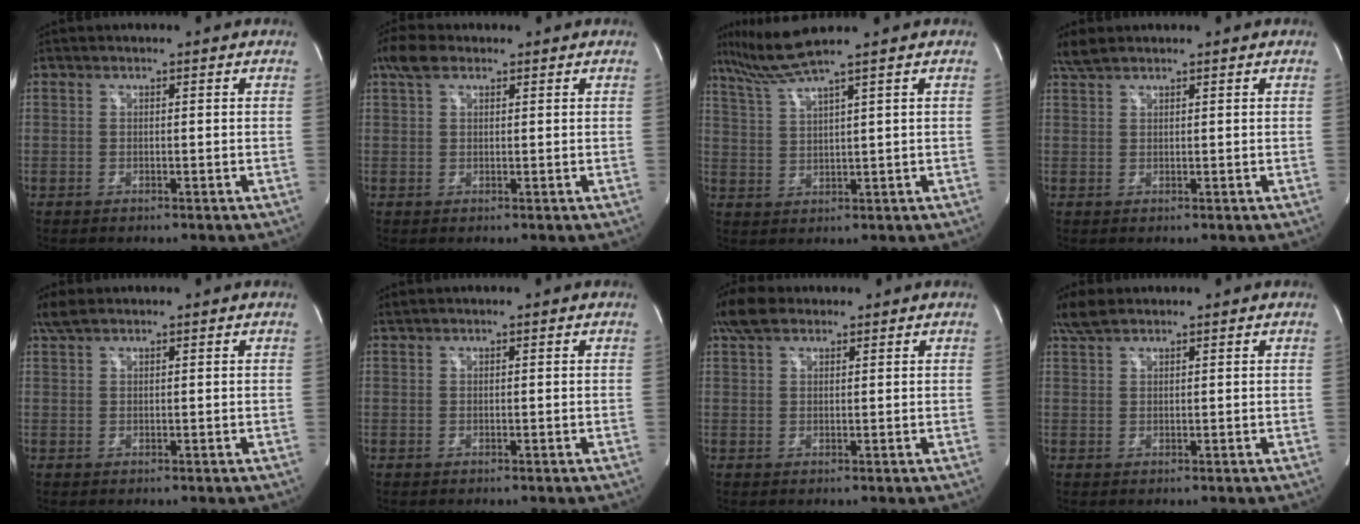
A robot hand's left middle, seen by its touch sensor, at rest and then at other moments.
{"total": 3.5, "force": [2.3, 1.7, 2.1], "torque": [-0.051, 0.022, 0.047]}
{"total": 5.6, "force": [4.6, -2.1, 2.3], "torque": [-0.061, -0.001, 0.102]}
{"total": 2.4, "force": [2.2, 0.4, 0.9], "torque": [-0.027, 0.014, 0.047]}
{"total": 2.5, "force": [2.0, 0.6, 1.3], "torque": [-0.036, 0.018, 0.044]}
{"total": 0.5, "force": [0.5, -0.1, 0.0], "torque": [-0.010, 0.009, 0.015]}
{"total": 4.7, "force": [3.5, 2.2, 2.2], "torque": [-0.056, 0.025, 0.071]}
{"total": 3.2, "force": [2.7, 0.8, 1.5], "torque": [-0.042, 0.015, 0.057]}